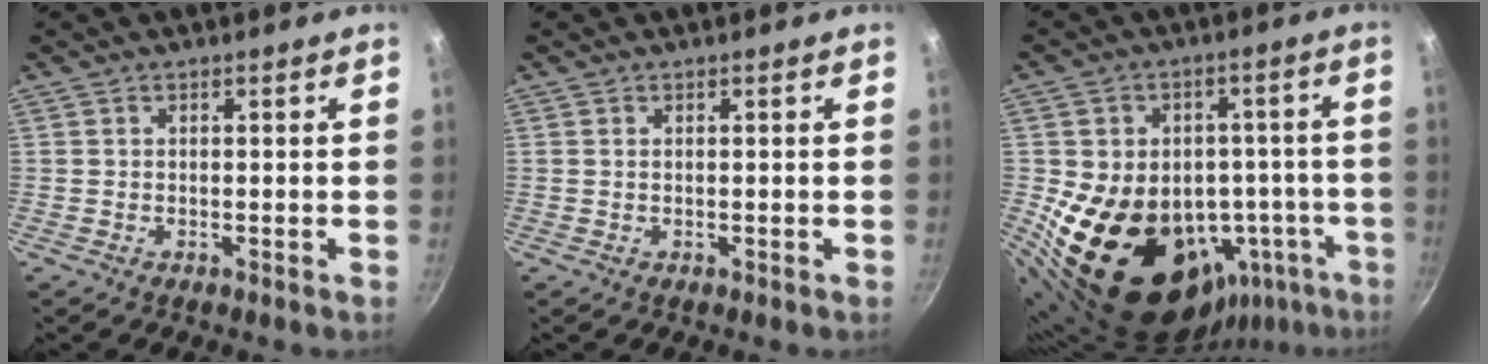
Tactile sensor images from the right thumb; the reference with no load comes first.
{"total": 0.0}
{"total": 24.4, "force": [-6.7, 17.7, 15.4], "torque": [-0.196, 0.027, -0.078]}